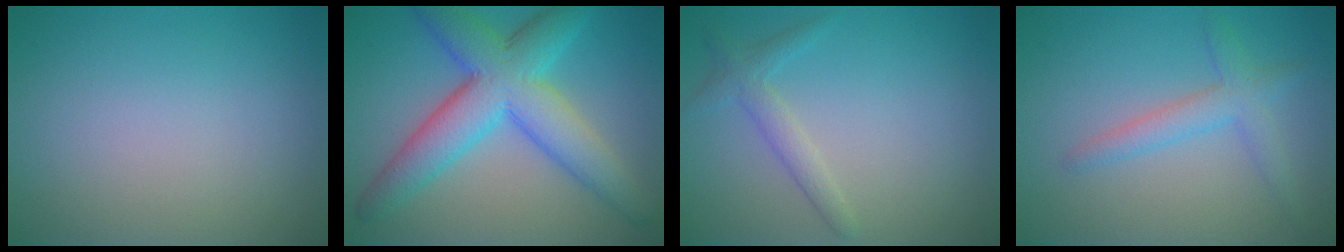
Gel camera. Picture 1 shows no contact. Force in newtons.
{"total": 8.5, "press": 8.5, "slide": 0.0}
{"total": 1.9, "press": 1.9, "slide": 0.1}
{"total": 2.6, "press": 2.6, "slide": 0.2}